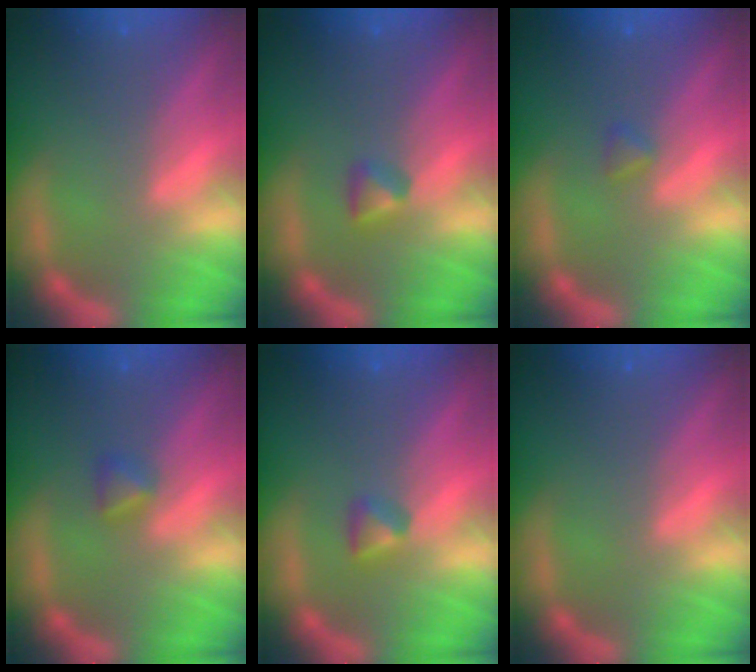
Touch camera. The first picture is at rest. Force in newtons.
{"total": 1.4}
{"total": 0.9}
{"total": 1.4}
{"total": 1.4}
{"total": 0.0}